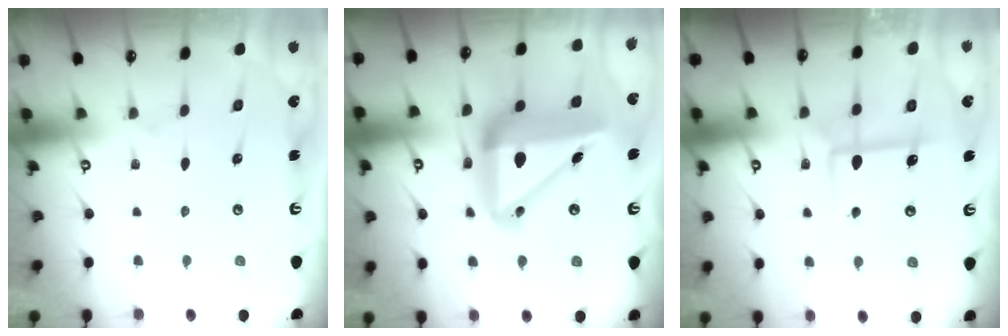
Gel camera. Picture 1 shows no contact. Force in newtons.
{"total": 20.8, "press": 20.6, "slide": 2.9}
{"total": 6.5, "press": 6.5, "slide": 0.3}